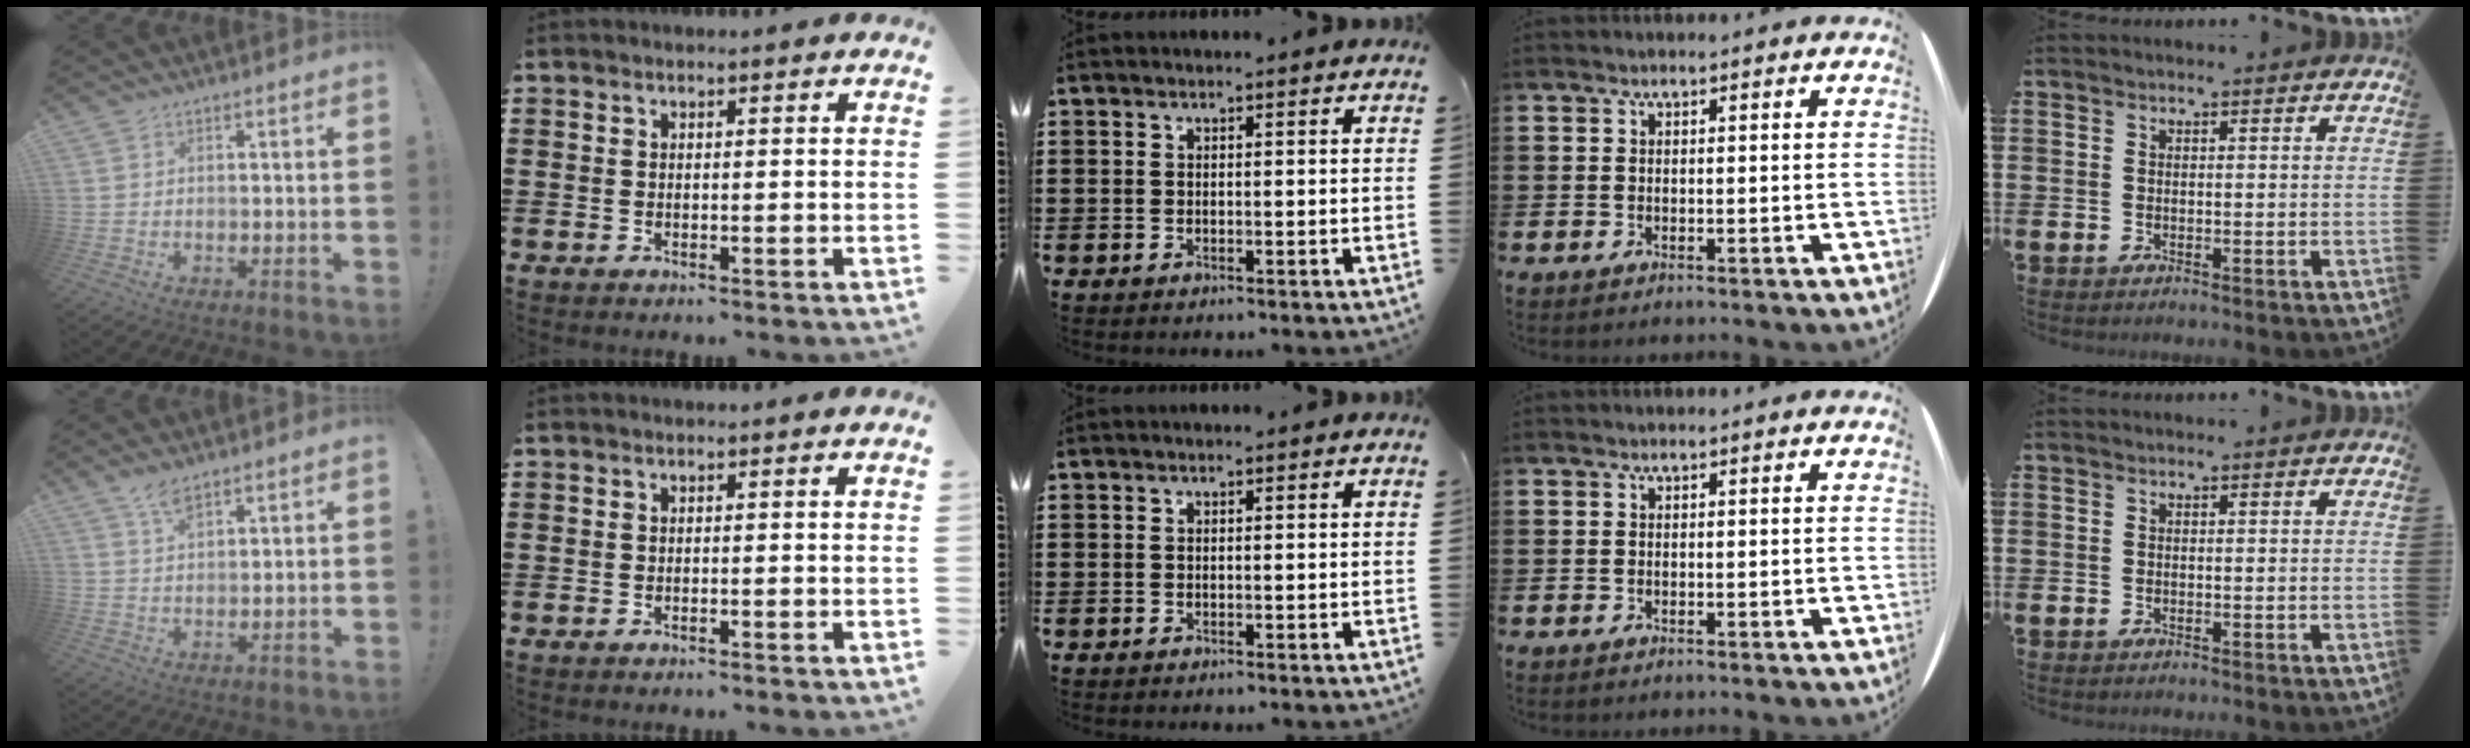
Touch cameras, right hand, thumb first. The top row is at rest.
{"thumb": {"total": 4.3, "force": [3.2, 1.4, 2.5], "torque": [-0.040, -0.018, 0.055]}}